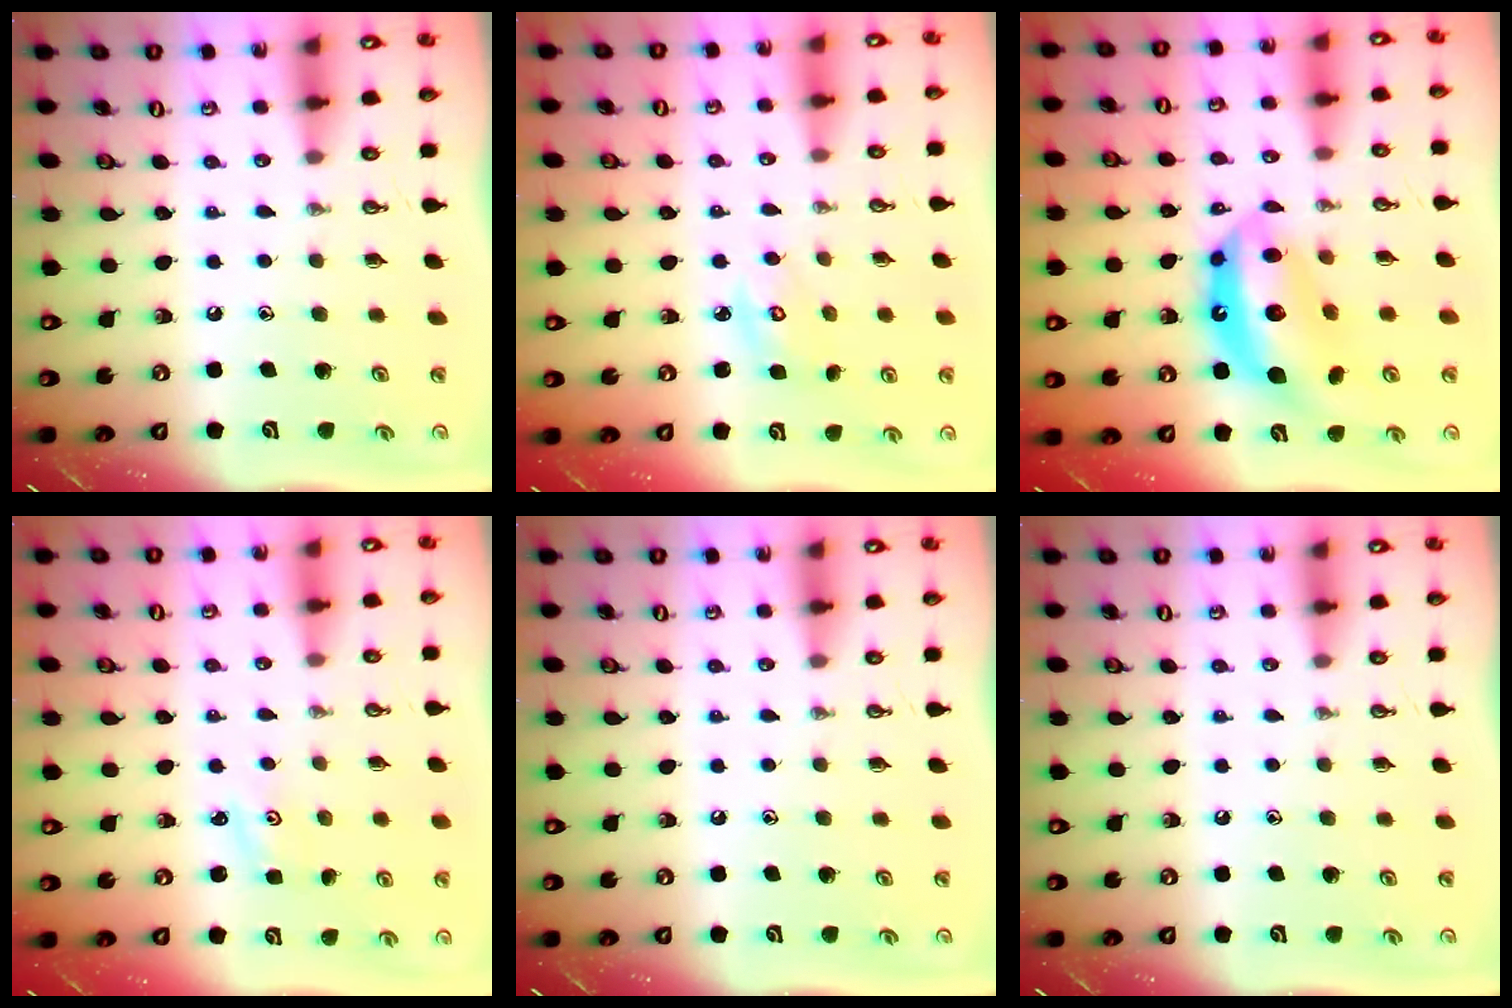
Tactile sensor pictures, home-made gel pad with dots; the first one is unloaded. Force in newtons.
{"total": 3.2, "press": 3.2, "slide": 0.1}
{"total": 15.0, "press": 14.9, "slide": 1.3}
{"total": 1.3, "press": 1.2, "slide": 0.2}
{"total": 0.0}
{"total": 0.0}